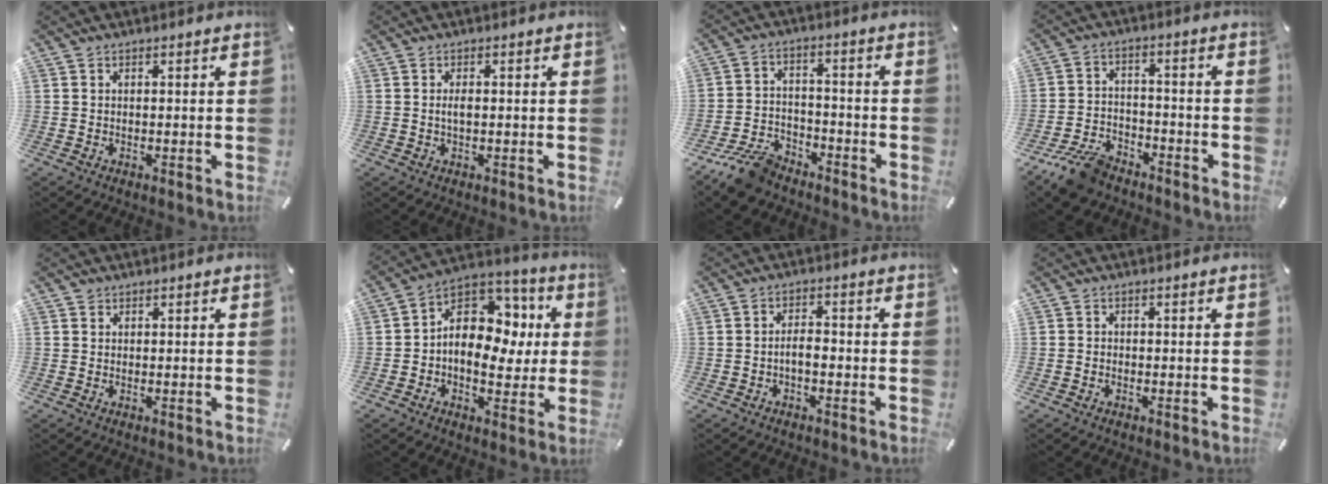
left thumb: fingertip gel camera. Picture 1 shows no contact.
{"total": 1.9, "force": [0.0, 0.7, 1.8], "torque": [-0.036, 0.000, 0.000]}
{"total": 9.6, "force": [-7.6, 4.4, 3.7], "torque": [-0.070, 0.043, -0.143]}
{"total": 9.4, "force": [-7.4, 4.6, 3.7], "torque": [-0.063, 0.044, -0.135]}
{"total": 0.6, "force": [0.3, 0.6, 0.0], "torque": [0.001, 0.003, 0.005]}
{"total": 12.6, "force": [1.7, 10.3, 7.1], "torque": [-0.112, -0.020, 0.037]}
{"total": 3.5, "force": [-1.4, 1.5, 2.8], "torque": [-0.056, 0.007, -0.027]}
{"total": 0.8, "force": [-0.6, 0.4, 0.3], "torque": [-0.005, 0.001, -0.013]}